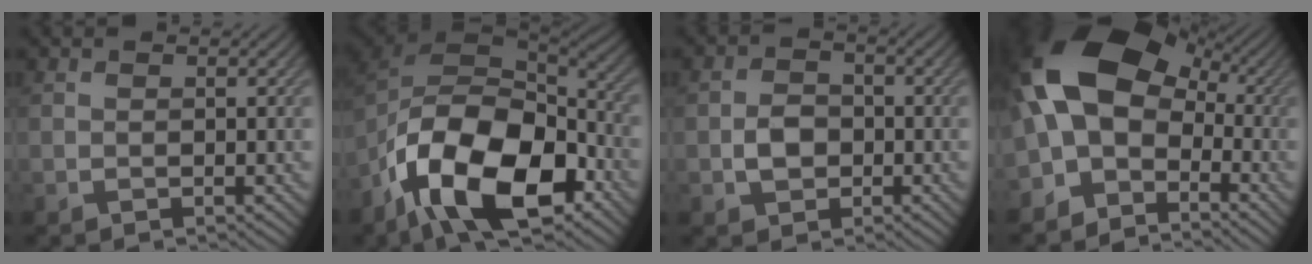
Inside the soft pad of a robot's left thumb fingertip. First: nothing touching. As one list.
[{"total": 18.9, "force": [-9.0, 10.4, 12.9], "torque": [-0.261, -0.037, -0.166]}, {"total": 3.1, "force": [-1.0, 2.4, 1.7], "torque": [-0.032, -0.001, -0.023]}, {"total": 13.5, "force": [-1.2, 9.3, 9.6], "torque": [-0.188, -0.010, -0.035]}]